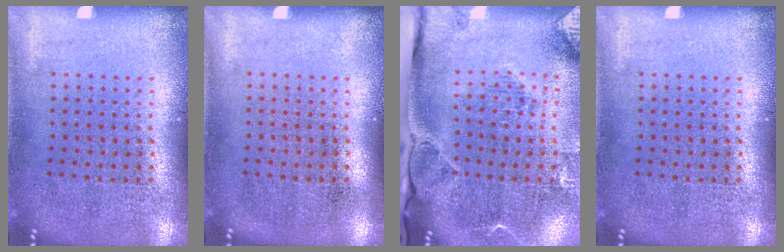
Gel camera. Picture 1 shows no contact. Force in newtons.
{"total": 0.0}
{"total": 3.0, "press": 2.3, "slide": 1.9}
{"total": 0.0}